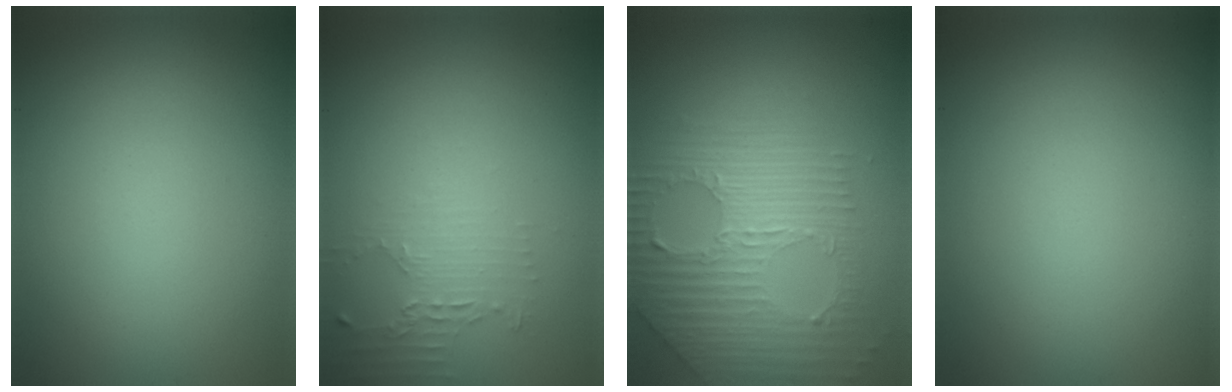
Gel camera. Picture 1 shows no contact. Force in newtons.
{"total": 2.2, "press": 1.6, "slide": 1.5}
{"total": 7.2, "press": 5.0, "slide": 5.3}
{"total": 0.0}